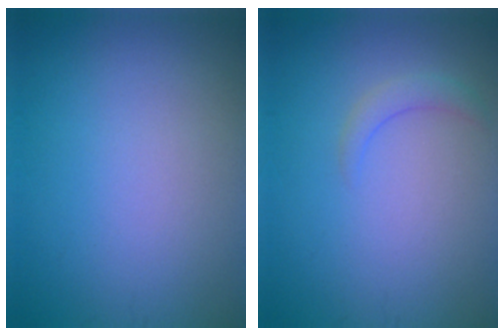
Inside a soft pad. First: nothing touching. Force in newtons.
{"total": 1.4, "press": 1.3, "slide": 0.3}